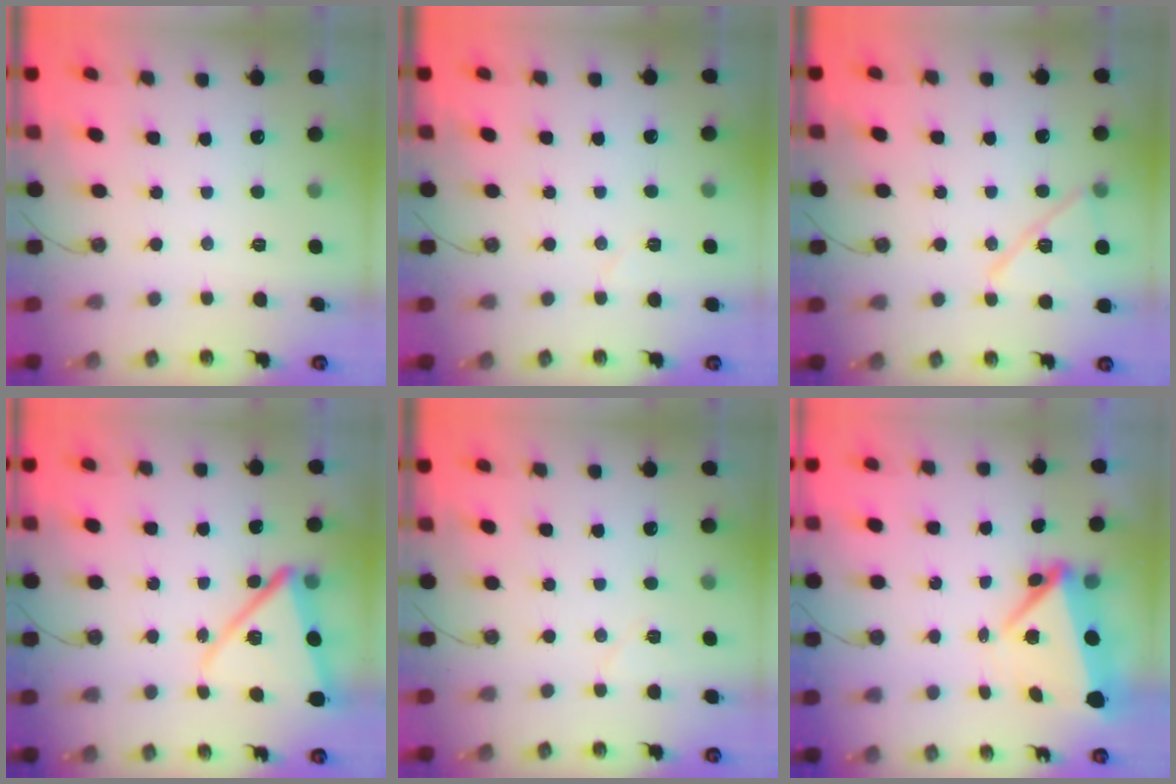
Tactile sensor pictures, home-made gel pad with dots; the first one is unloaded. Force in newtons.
{"total": 4.3, "press": 4.3, "slide": 0.4}
{"total": 12.6, "press": 12.4, "slide": 2.3}
{"total": 14.2, "press": 14.1, "slide": 1.4}
{"total": 5.3, "press": 4.8, "slide": 2.1}
{"total": 6.1, "press": 6.0, "slide": 1.0}